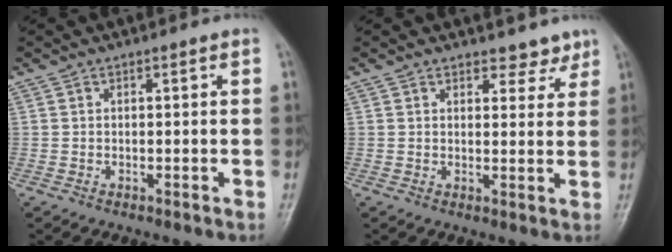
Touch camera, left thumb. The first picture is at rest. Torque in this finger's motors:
{"motor_torque": [-0.12, 0.01, -0.31, -0.12, -0.03]}